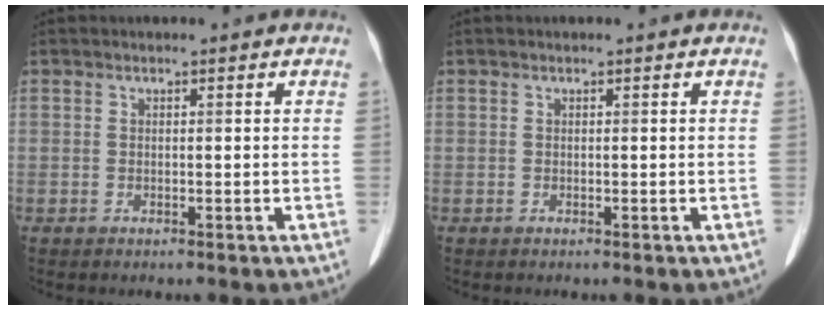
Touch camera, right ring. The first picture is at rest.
{"total": 0.0}